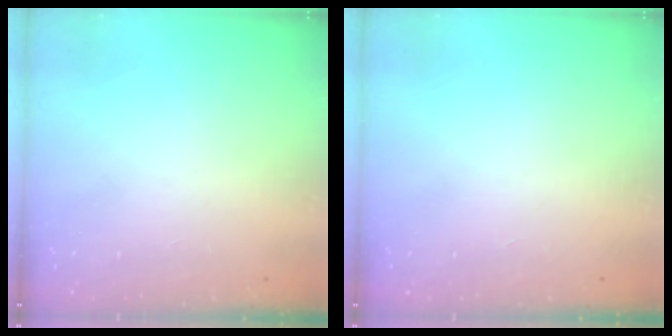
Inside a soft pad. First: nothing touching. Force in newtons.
{"total": 0.0}